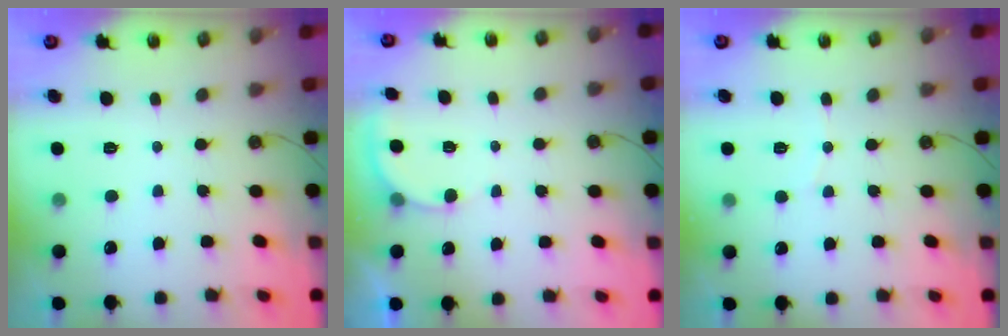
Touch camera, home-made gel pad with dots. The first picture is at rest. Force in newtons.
{"total": 4.1, "press": 4.1, "slide": 0.3}
{"total": 3.3, "press": 3.2, "slide": 0.4}